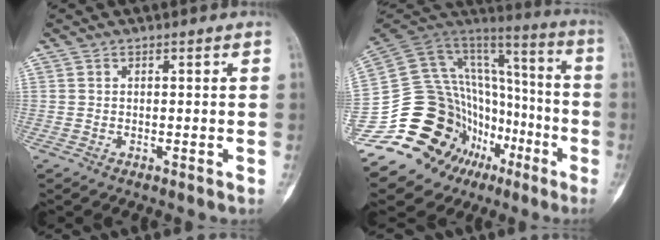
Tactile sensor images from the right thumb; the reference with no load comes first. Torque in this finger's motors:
{"motor_torque": [1.50, 0.20, 1.30, -1.29, 0.14]}